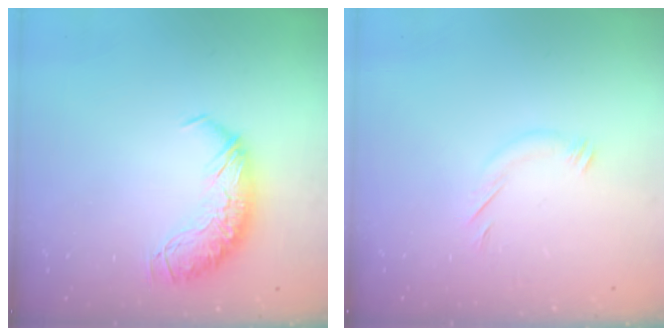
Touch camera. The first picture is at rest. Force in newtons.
{"total": 5.4, "press": 5.3, "slide": 1.2}